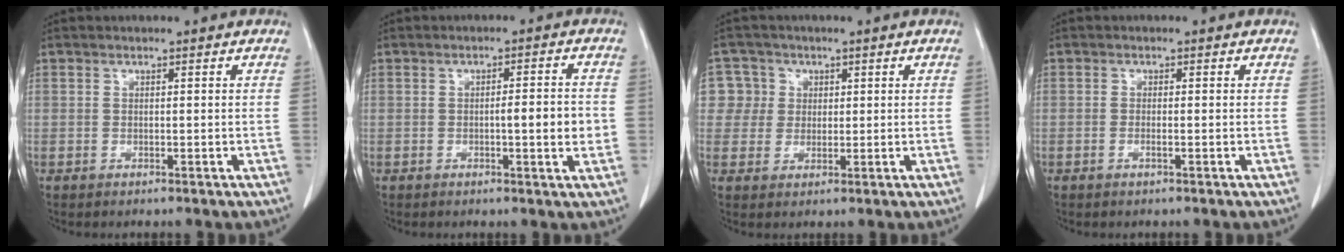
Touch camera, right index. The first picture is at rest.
{"total": 5.0, "force": [-0.6, 0.5, 4.9], "torque": [-0.072, 0.001, -0.008]}
{"total": 4.9, "force": [1.4, 4.7, 0.0], "torque": [0.015, 0.015, 0.030]}
{"total": 0.7, "force": [-0.2, 0.0, 0.6], "torque": [-0.012, 0.001, -0.001]}